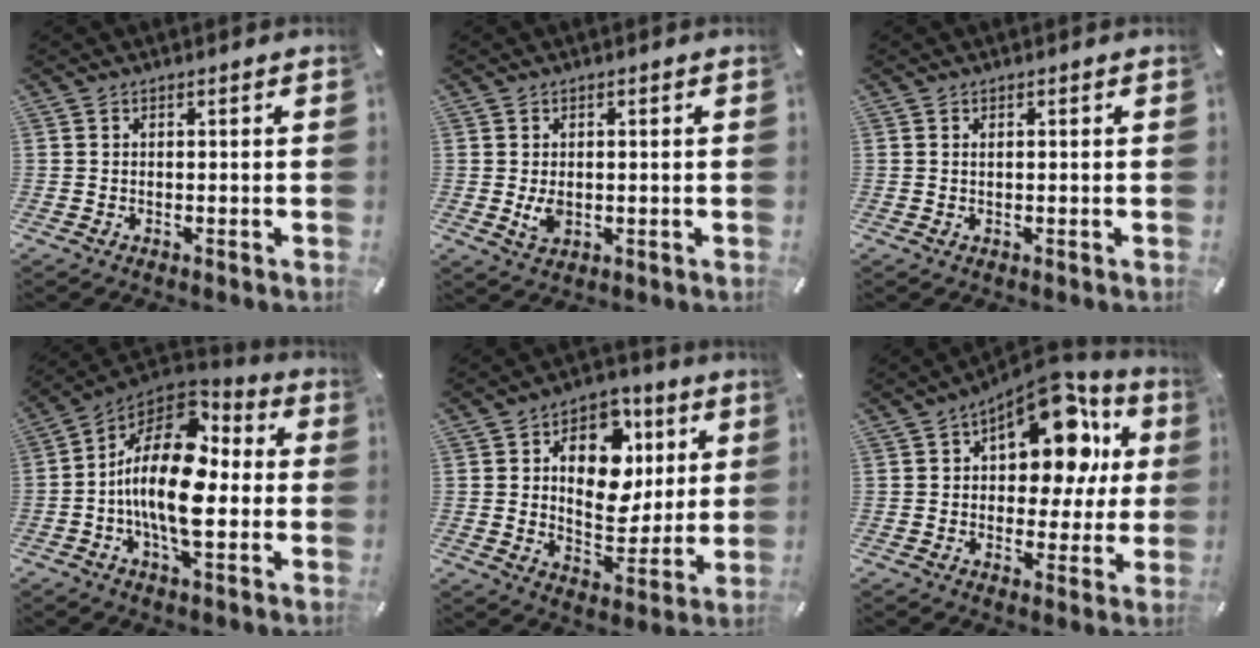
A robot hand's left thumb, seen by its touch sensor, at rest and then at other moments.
{"total": 3.4, "force": [-0.2, 2.4, 2.4], "torque": [-0.050, -0.006, -0.006]}
{"total": 0.6, "force": [0.2, 0.2, 0.6], "torque": [-0.012, -0.001, 0.003]}
{"total": 18.8, "force": [-1.3, 9.8, 15.9], "torque": [-0.304, -0.007, -0.025]}
{"total": 15.1, "force": [4.2, 10.9, 9.5], "torque": [-0.132, -0.008, 0.075]}
{"total": 18.7, "force": [8.4, 10.8, 12.7], "torque": [-0.168, -0.054, 0.141]}